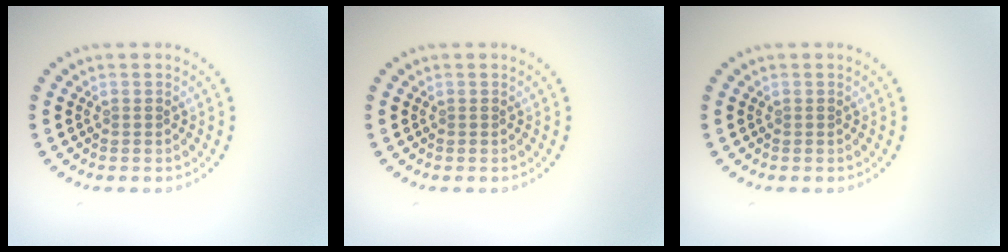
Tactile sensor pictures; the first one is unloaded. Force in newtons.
{"total": 0.0}
{"total": 0.0}